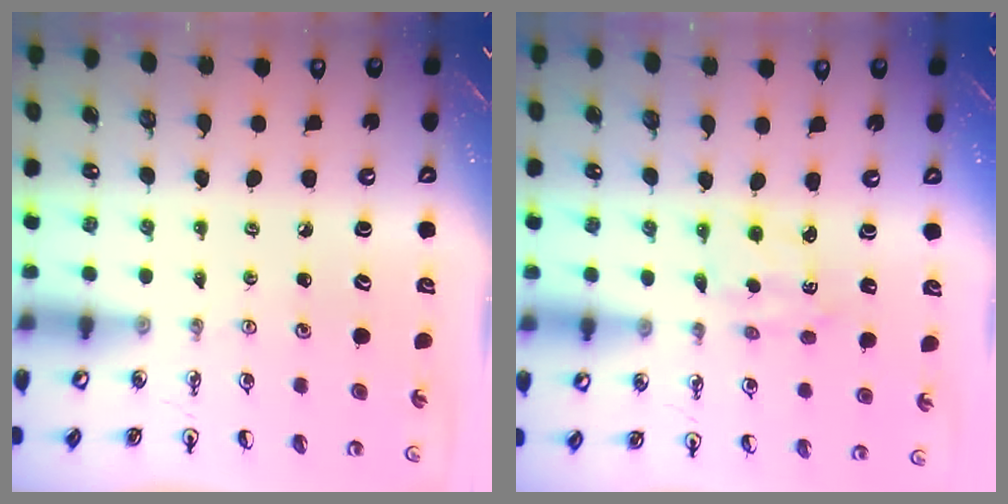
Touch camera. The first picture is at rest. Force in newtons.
{"total": 2.4, "press": 2.4, "slide": 0.3}